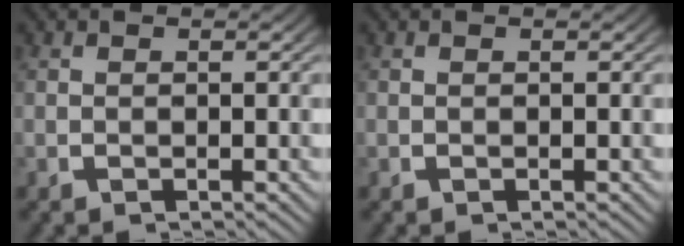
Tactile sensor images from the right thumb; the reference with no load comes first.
{"total": 0.0}